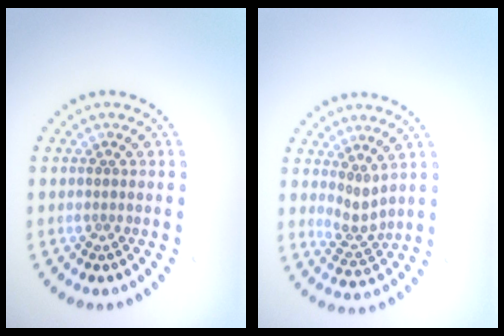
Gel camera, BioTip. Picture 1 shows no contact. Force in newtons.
{"total": 2.2, "press": 1.6, "slide": 1.5}